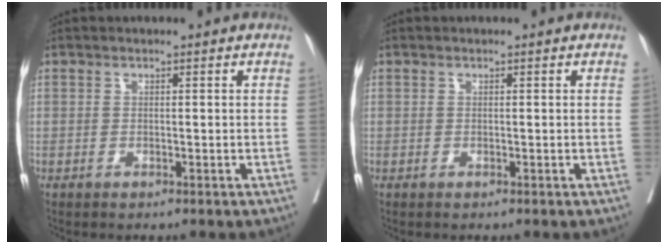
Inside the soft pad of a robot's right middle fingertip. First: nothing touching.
{"total": 0.0}